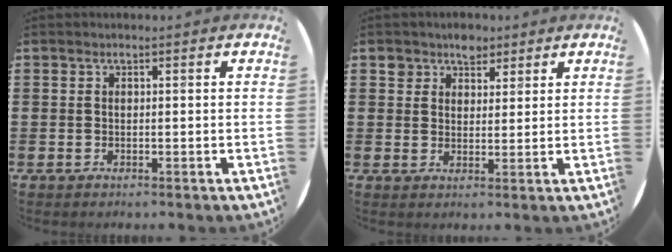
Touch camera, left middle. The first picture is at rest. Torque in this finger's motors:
{"motor_torque": [0.48, -0.38, 0.02, 0.04]}